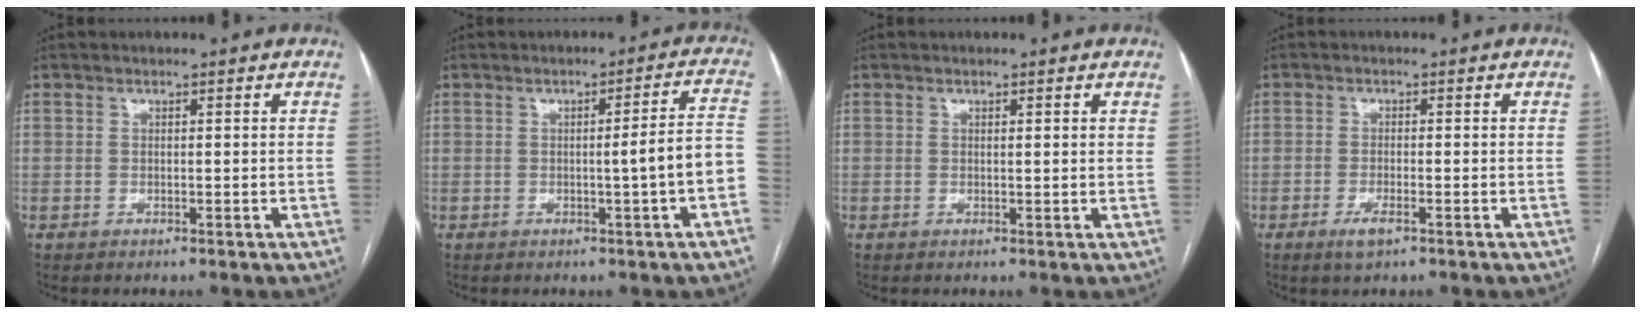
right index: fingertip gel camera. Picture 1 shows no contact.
{"total": 6.3, "force": [-1.5, -0.7, 6.0], "torque": [-0.072, 0.015, -0.022]}
{"total": 0.9, "force": [0.5, 0.1, 0.8], "torque": [-0.013, 0.002, 0.006]}
{"total": 2.7, "force": [-1.5, 0.5, 2.2], "torque": [-0.045, -0.004, -0.027]}